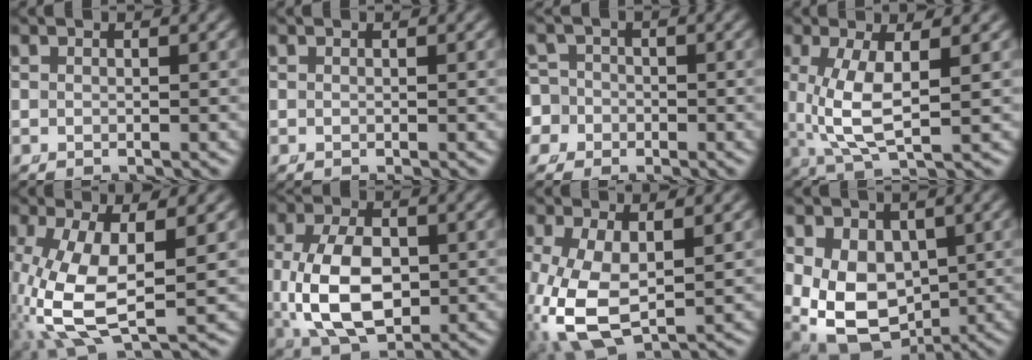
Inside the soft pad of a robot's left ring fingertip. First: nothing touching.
{"total": 0.0}
{"total": 5.9, "force": [-1.6, 5.6, 1.3], "torque": [-0.038, -0.021, -0.033]}
{"total": 6.0, "force": [0.6, 2.3, 5.5], "torque": [-0.113, -0.012, 0.024]}
{"total": 10.3, "force": [-1.4, 6.1, 8.2], "torque": [-0.202, -0.058, 0.015]}
{"total": 8.9, "force": [-0.6, 5.8, 6.7], "torque": [-0.153, -0.026, 0.011]}
{"total": 7.9, "force": [-1.8, 5.0, 5.9], "torque": [-0.154, -0.056, 0.005]}
{"total": 11.5, "force": [-2.1, 9.6, 6.0], "torque": [-0.161, -0.080, 0.000]}